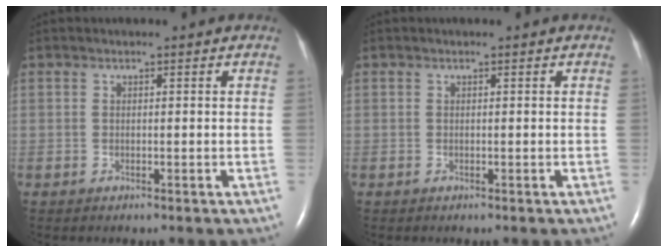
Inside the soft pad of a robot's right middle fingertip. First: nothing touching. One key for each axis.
{"total": 0.0}